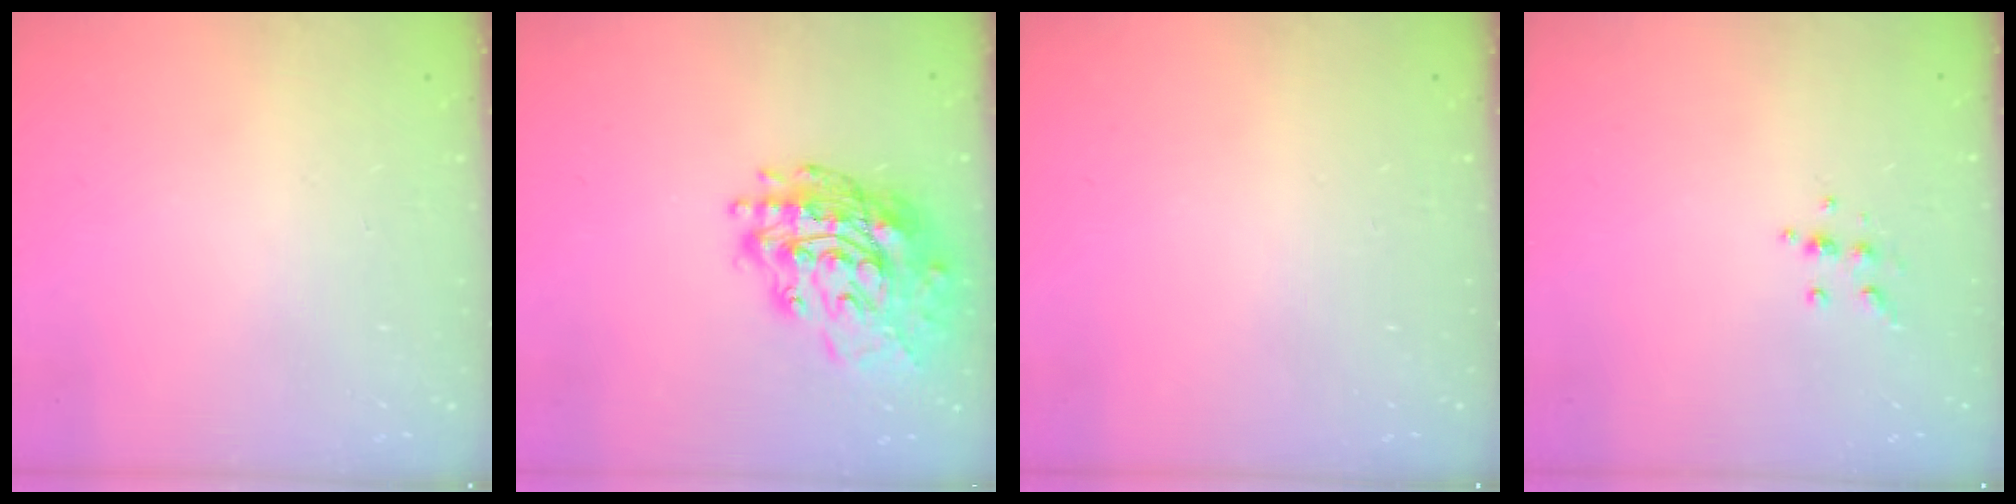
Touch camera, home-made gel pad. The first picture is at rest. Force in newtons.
{"total": 20.0, "press": 19.9, "slide": 2.0}
{"total": 0.0}
{"total": 5.4, "press": 5.3, "slide": 0.6}